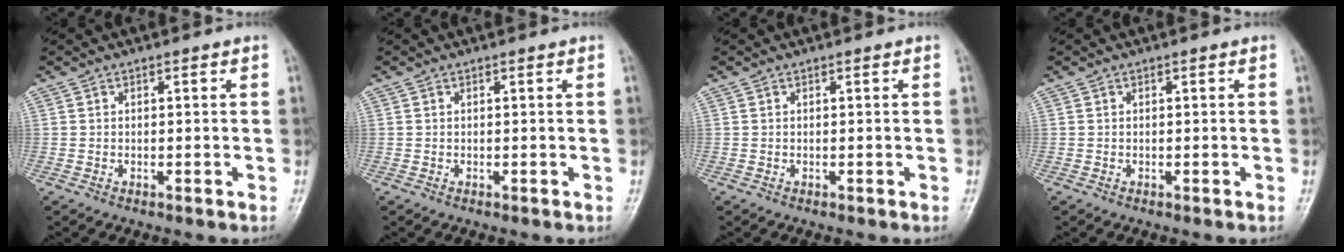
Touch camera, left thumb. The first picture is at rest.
{"total": 0.0}
{"total": 0.0}
{"total": 0.0}